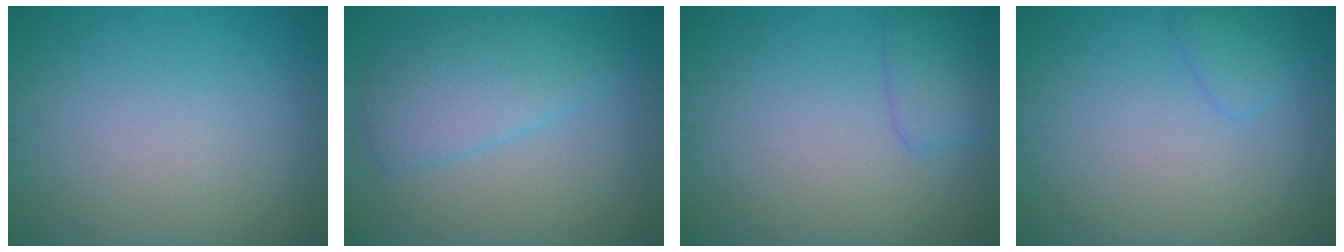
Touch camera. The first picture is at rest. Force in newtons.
{"total": 4.1, "press": 4.0, "slide": 0.2}
{"total": 2.2, "press": 2.2, "slide": 0.2}
{"total": 1.4, "press": 1.4, "slide": 0.1}